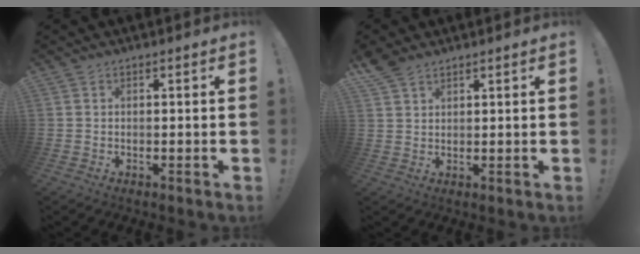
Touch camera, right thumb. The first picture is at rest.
{"total": 4.4, "force": [3.6, 1.9, 1.8], "torque": [-0.037, -0.019, 0.069]}